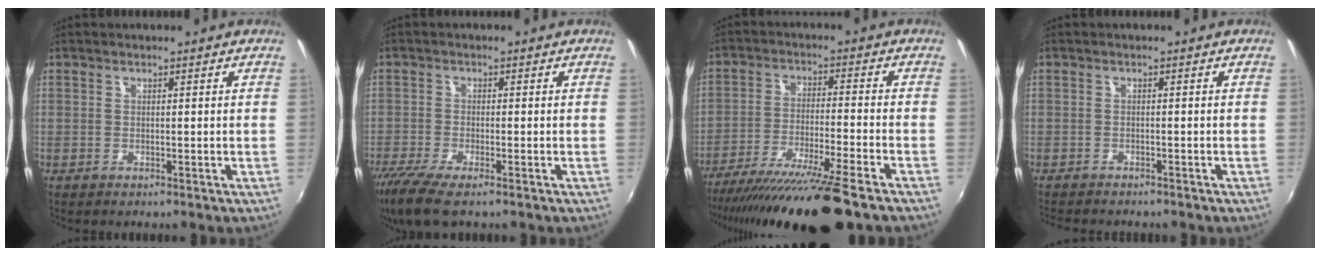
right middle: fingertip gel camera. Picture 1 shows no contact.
{"total": 8.5, "force": [-6.2, 1.5, 5.6], "torque": [-0.136, -0.040, -0.118]}
{"total": 17.7, "force": [-14.5, -0.6, 10.2], "torque": [-0.194, -0.044, -0.240]}
{"total": 4.3, "force": [-4.0, 0.7, 1.4], "torque": [-0.038, -0.017, -0.065]}